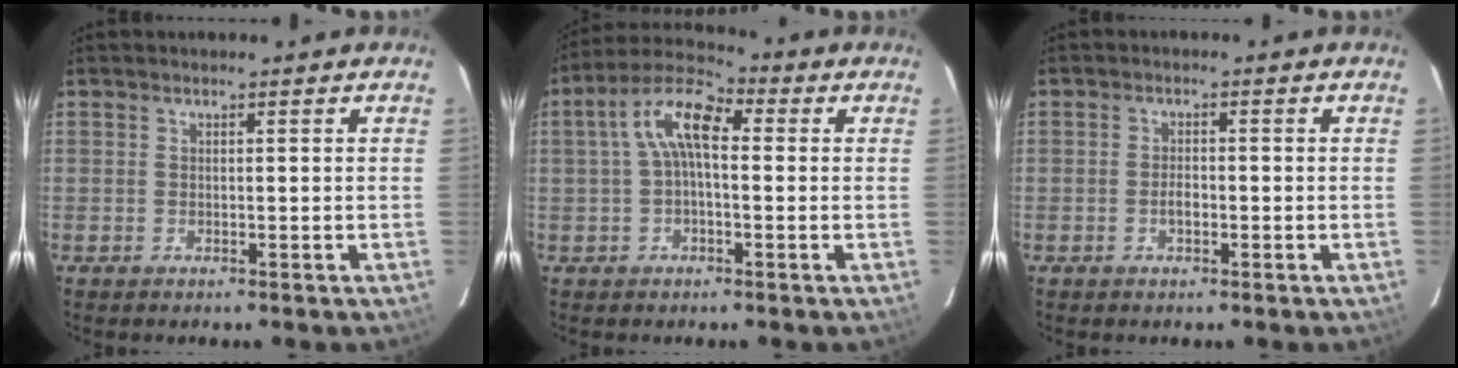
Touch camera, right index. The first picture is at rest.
{"total": 9.0, "force": [1.0, 3.7, 8.1], "torque": [-0.162, 0.033, 0.012]}
{"total": 1.7, "force": [-0.7, 0.9, 1.3], "torque": [-0.026, 0.003, -0.013]}